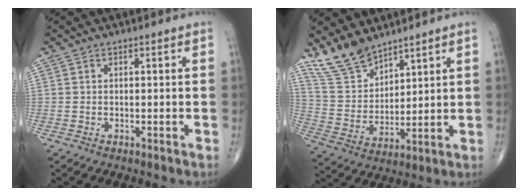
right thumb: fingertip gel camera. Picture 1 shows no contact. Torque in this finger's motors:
{"motor_torque": [-0.02, 0.67, 0.04, 0.09, 0.02]}